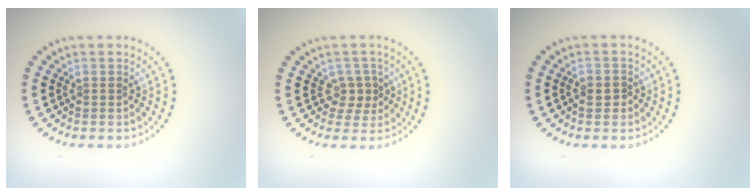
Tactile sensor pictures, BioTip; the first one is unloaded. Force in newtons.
{"total": 1.7, "press": 1.5, "slide": 0.9}
{"total": 1.1, "press": 1.0, "slide": 0.4}